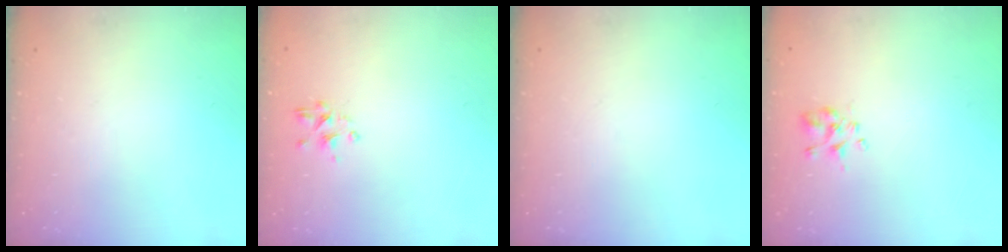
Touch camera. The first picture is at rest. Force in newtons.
{"total": 2.2, "press": 2.0, "slide": 0.9}
{"total": 0.0}
{"total": 1.9, "press": 1.7, "slide": 0.7}